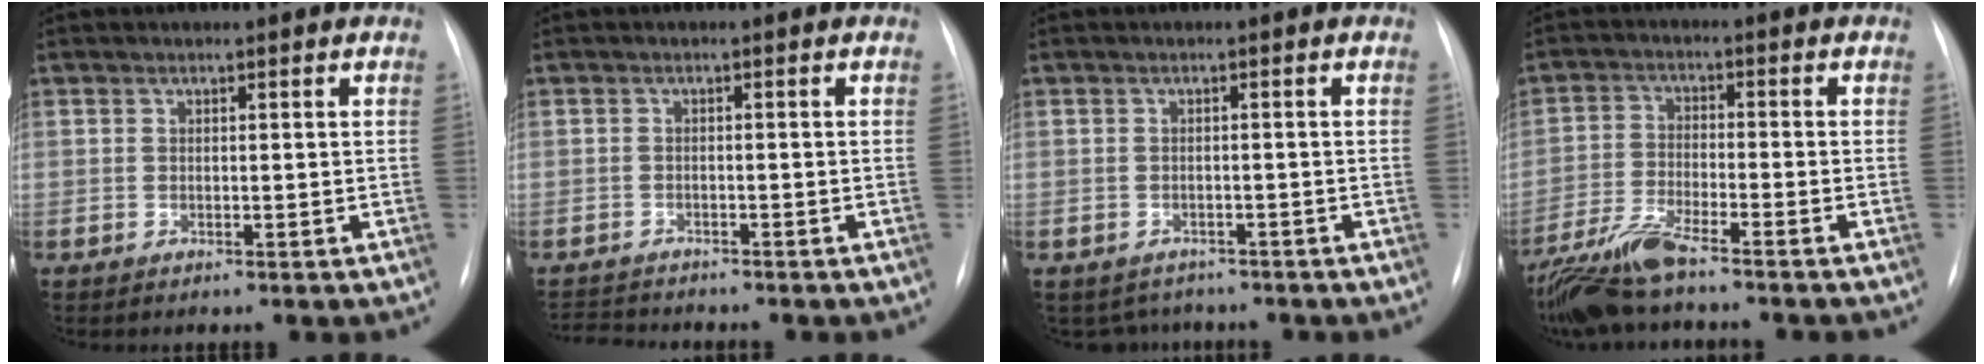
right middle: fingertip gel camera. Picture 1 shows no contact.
{"total": 4.2, "force": [-4.1, 0.4, 0.5], "torque": [-0.009, -0.016, -0.066]}
{"total": 4.0, "force": [-3.3, 2.1, 0.0], "torque": [-0.001, 0.006, -0.043]}
{"total": 9.1, "force": [-7.6, 0.3, 5.0], "torque": [-0.105, -0.027, -0.143]}